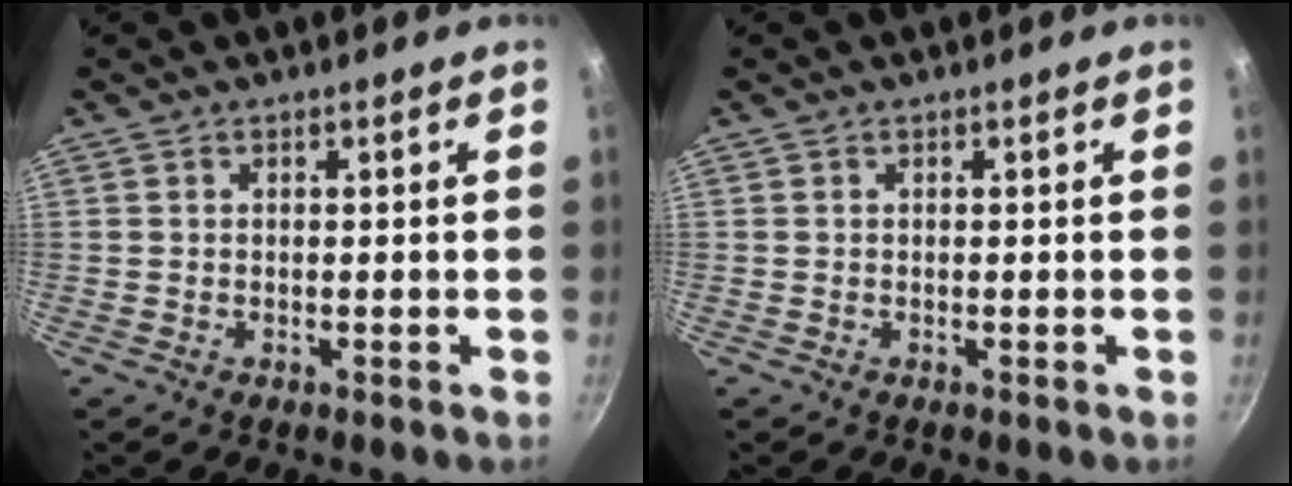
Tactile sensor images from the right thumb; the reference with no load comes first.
{"total": 0.0}